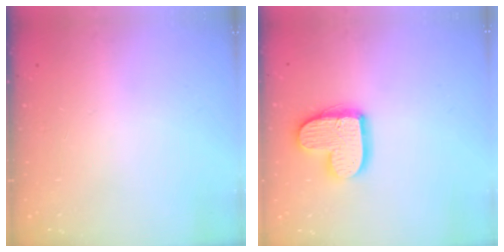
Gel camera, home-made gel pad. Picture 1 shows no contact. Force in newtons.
{"total": 14.4, "press": 14.3, "slide": 1.0}